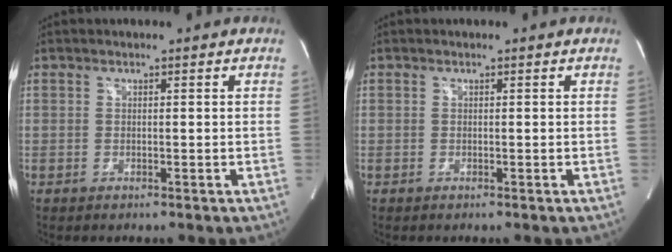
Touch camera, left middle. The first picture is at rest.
{"total": 0.0}